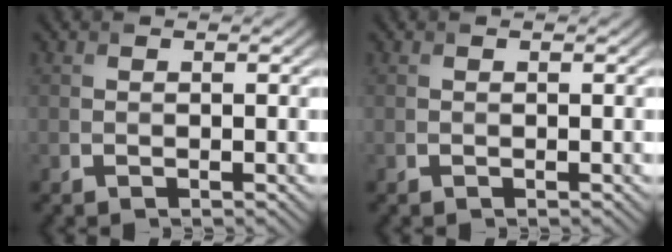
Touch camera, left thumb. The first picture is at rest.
{"total": 0.0}